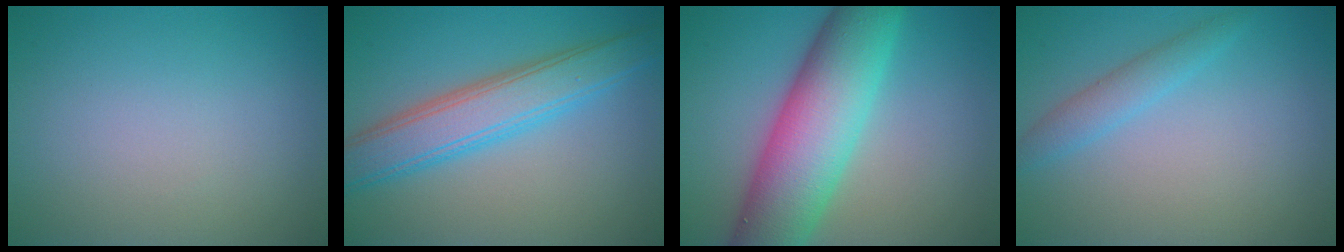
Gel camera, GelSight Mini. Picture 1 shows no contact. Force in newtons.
{"total": 5.8, "press": 5.8, "slide": 0.1}
{"total": 10.7, "press": 10.7, "slide": 0.4}
{"total": 2.0, "press": 2.0, "slide": 0.2}